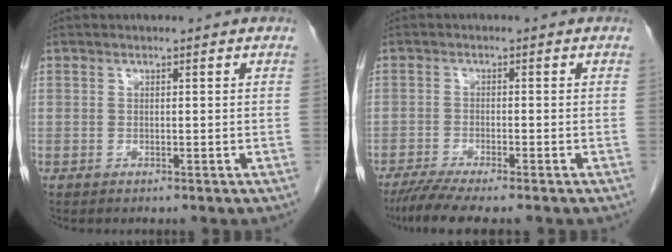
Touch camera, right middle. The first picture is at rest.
{"total": 6.0, "force": [-4.8, -0.1, 3.5], "torque": [-0.059, -0.017, -0.081]}